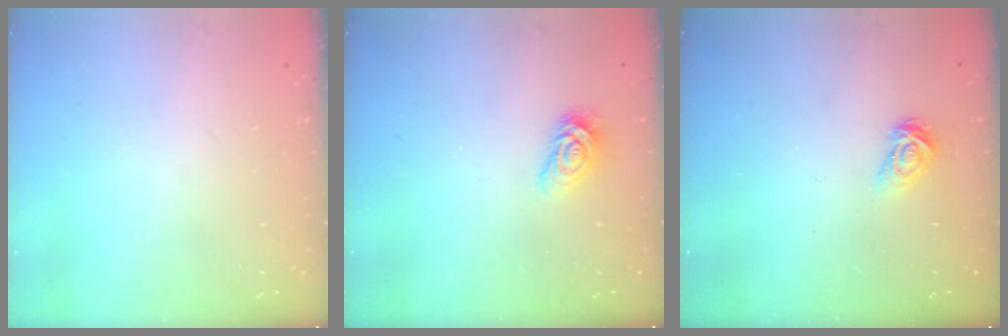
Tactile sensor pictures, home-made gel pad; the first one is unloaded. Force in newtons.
{"total": 5.2, "press": 5.2, "slide": 0.1}
{"total": 3.5, "press": 3.5, "slide": 0.4}